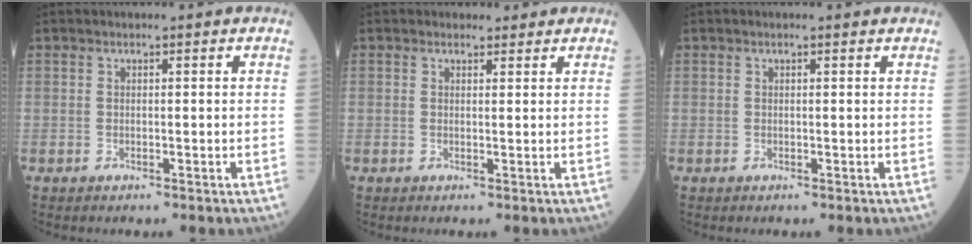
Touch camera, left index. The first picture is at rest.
{"total": 2.0, "force": [1.6, 1.2, 0.1], "torque": [0.003, 0.001, 0.014]}
{"total": 0.9, "force": [0.8, 0.1, 0.3], "torque": [-0.009, -0.001, 0.002]}